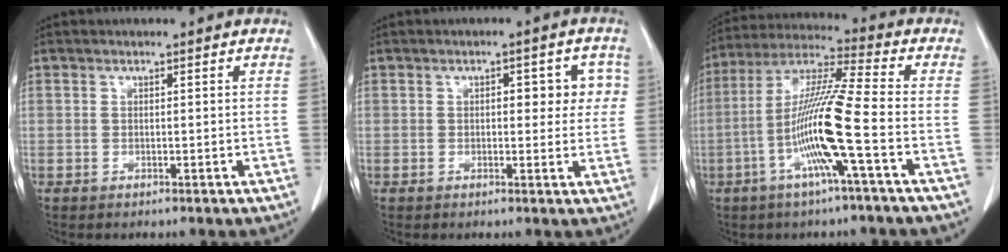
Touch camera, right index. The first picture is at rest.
{"total": 5.3, "force": [1.2, 2.7, 4.5], "torque": [-0.040, 0.018, 0.012]}
{"total": 13.4, "force": [-4.0, -1.0, 12.7], "torque": [-0.254, -0.001, -0.087]}